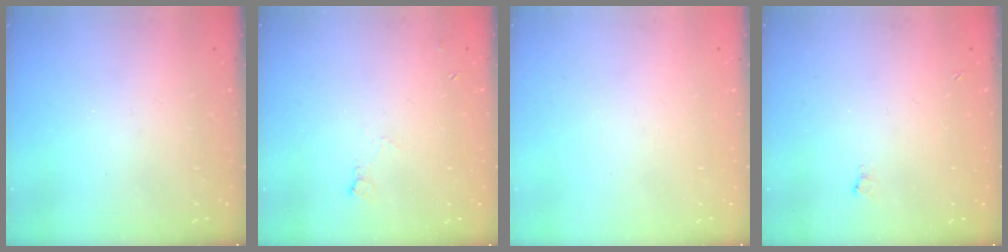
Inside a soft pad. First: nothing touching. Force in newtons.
{"total": 3.9, "press": 3.9, "slide": 0.7}
{"total": 0.0}
{"total": 3.2, "press": 3.1, "slide": 0.5}